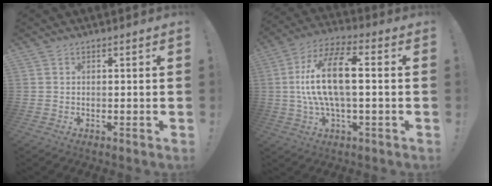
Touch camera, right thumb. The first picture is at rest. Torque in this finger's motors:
{"motor_torque": [1.84, 3.03, 1.38, -1.09, 0.40]}